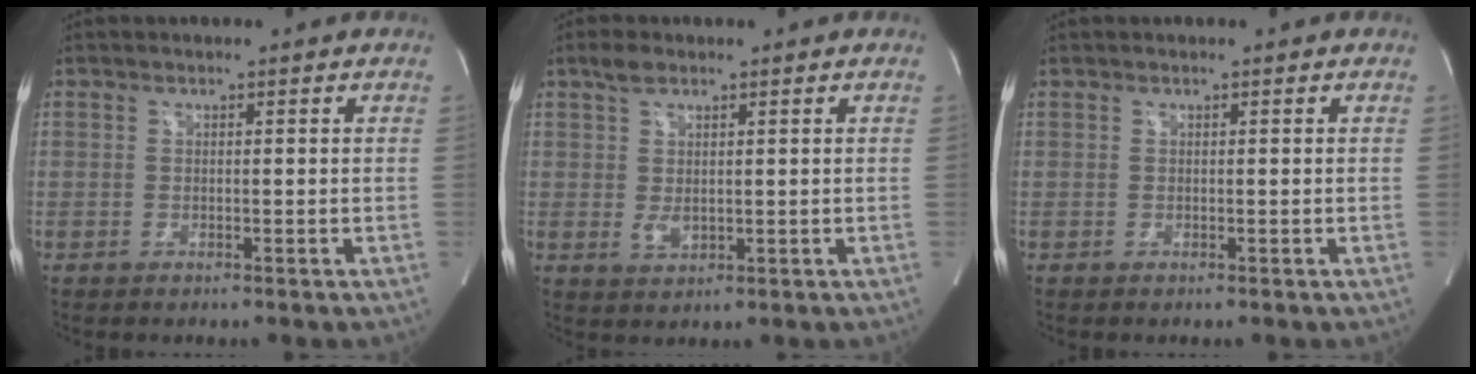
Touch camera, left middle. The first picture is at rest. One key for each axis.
{"total": 3.9, "fx": 1.5, "fy": 2.1, "fz": 2.9, "tx": -0.059, "ty": -0.002, "tz": 0.033}
{"total": 0.0}